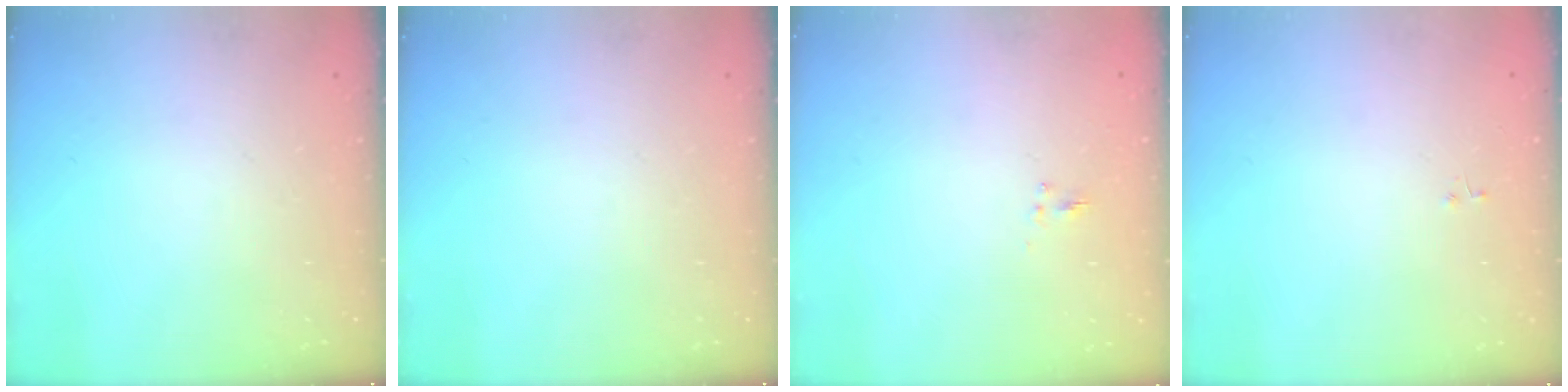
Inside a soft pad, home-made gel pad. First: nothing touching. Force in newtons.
{"total": 0.0}
{"total": 1.0, "press": 0.8, "slide": 0.6}
{"total": 0.0}